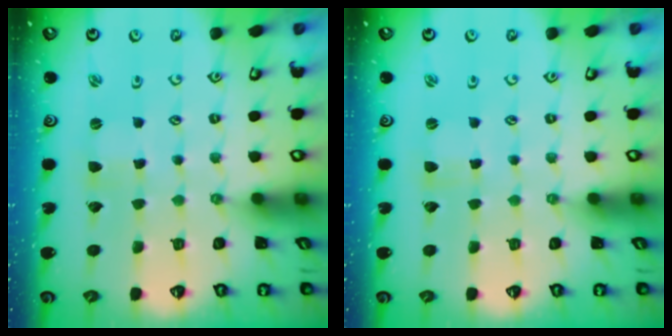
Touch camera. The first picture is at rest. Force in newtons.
{"total": 0.0}